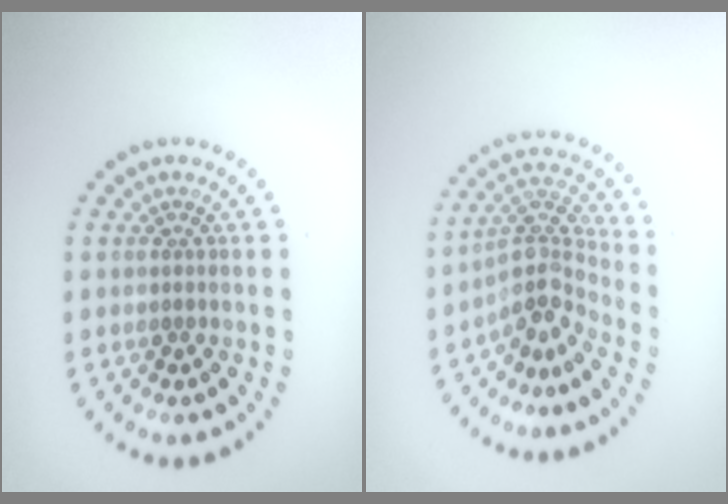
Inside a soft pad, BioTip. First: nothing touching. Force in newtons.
{"total": 4.0, "press": 2.9, "slide": 2.8}